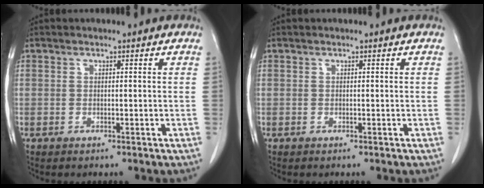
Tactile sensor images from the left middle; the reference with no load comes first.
{"total": 0.0}